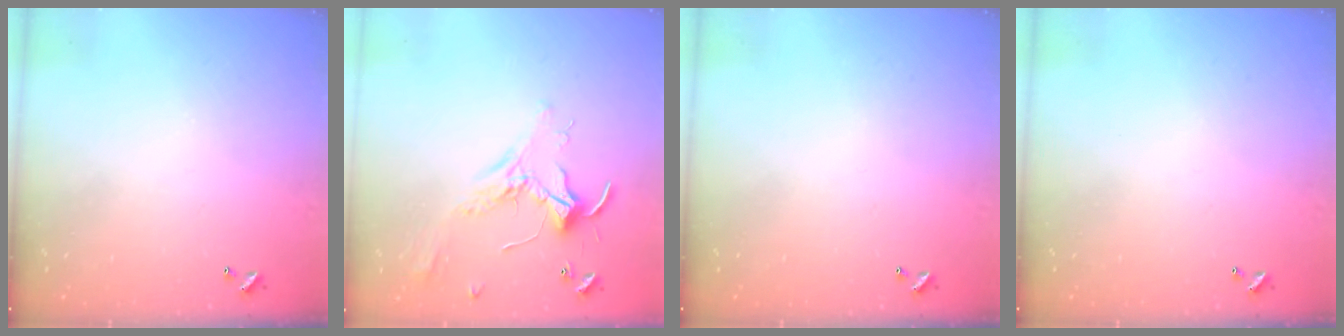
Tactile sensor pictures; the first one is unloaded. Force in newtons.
{"total": 2.5, "press": 2.5, "slide": 0.5}
{"total": 0.0}
{"total": 0.0}